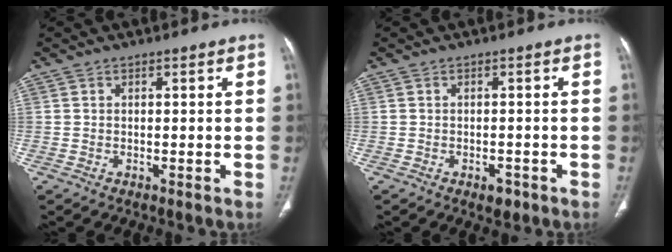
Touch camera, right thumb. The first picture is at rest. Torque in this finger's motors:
{"motor_torque": [1.57, 1.51, 0.09, -0.40, -0.01]}